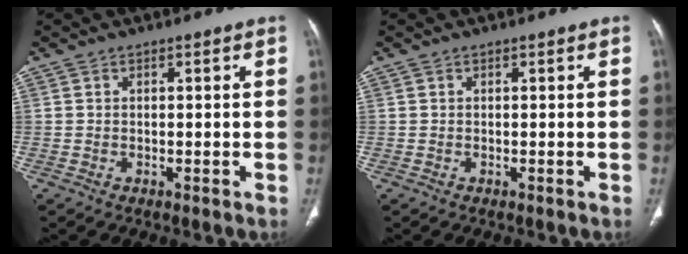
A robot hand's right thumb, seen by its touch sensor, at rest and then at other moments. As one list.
[{"total": 0.0}]